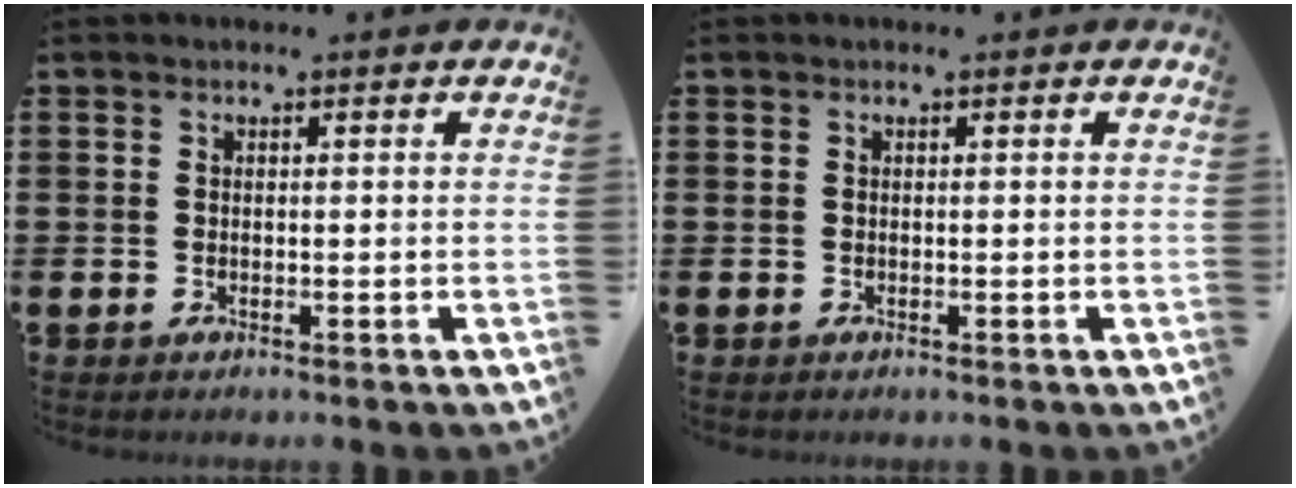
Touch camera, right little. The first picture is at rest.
{"total": 0.0}